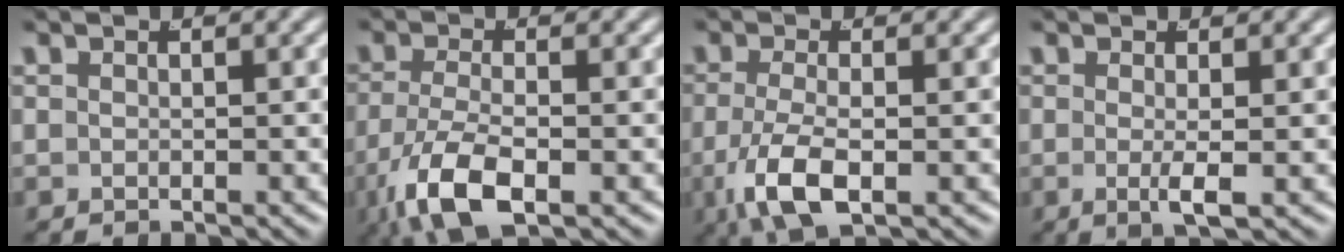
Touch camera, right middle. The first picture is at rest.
{"total": 6.2, "force": [-2.8, 2.6, 4.8], "torque": [-0.106, -0.036, -0.025]}
{"total": 5.0, "force": [-1.7, 1.9, 4.3], "torque": [-0.093, -0.025, -0.014]}
{"total": 2.0, "force": [-0.3, -0.1, 2.0], "torque": [-0.038, -0.012, -0.001]}